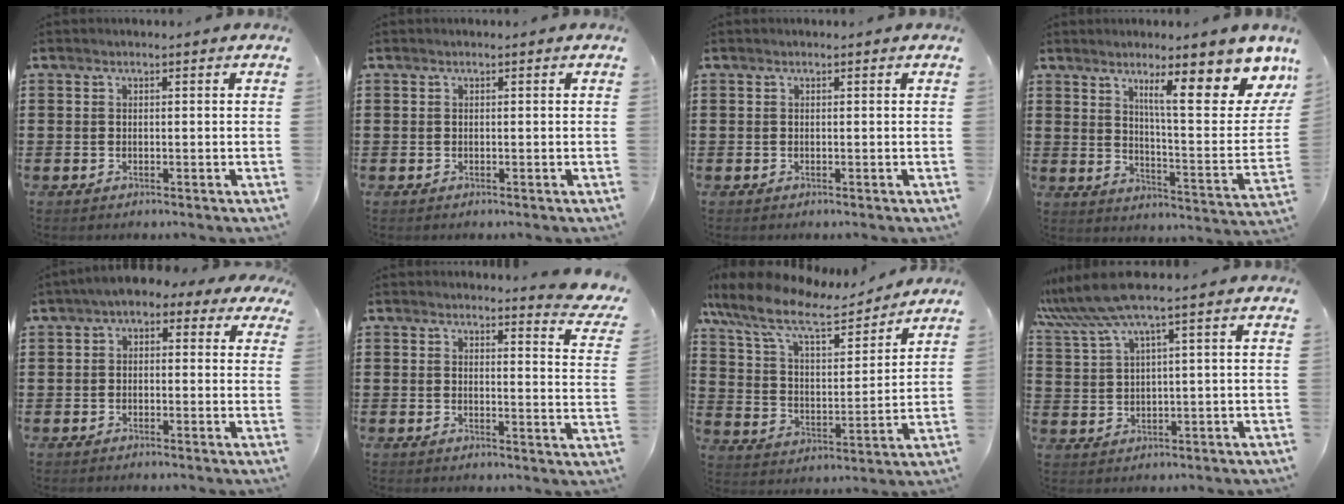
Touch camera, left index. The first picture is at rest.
{"total": 0.0}
{"total": 0.0}
{"total": 13.0, "force": [8.1, 2.4, 9.8], "torque": [-0.160, -0.044, 0.126]}
{"total": 2.1, "force": [-0.8, 1.2, 1.5], "torque": [-0.031, 0.009, -0.023]}
{"total": 3.5, "force": [3.3, -0.2, 1.2], "torque": [-0.021, -0.022, 0.056]}
{"total": 10.5, "force": [8.6, 2.6, 5.4], "torque": [-0.140, -0.043, 0.146]}
{"total": 6.5, "force": [4.0, -0.1, 5.1], "torque": [-0.126, -0.018, 0.067]}